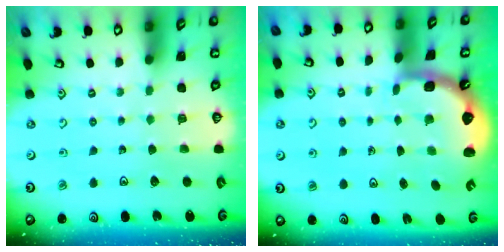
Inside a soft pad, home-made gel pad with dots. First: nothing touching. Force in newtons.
{"total": 2.6, "press": 1.3, "slide": 2.2}